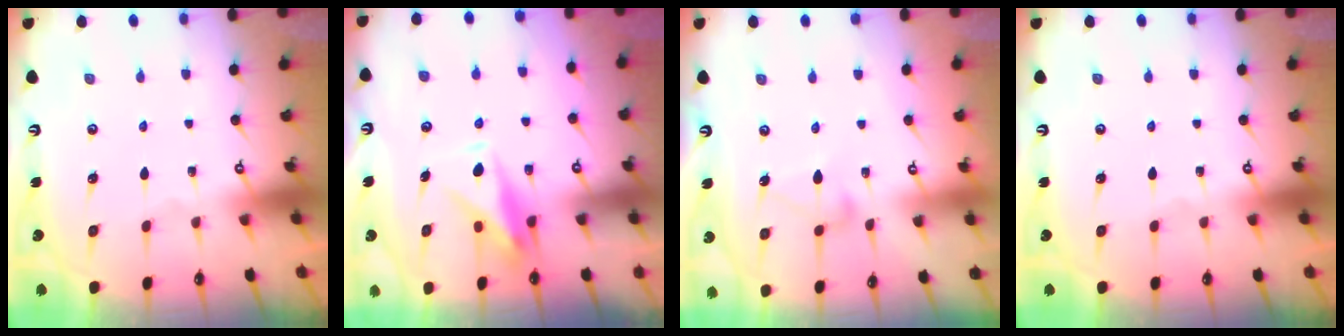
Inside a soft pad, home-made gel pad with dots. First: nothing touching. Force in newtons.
{"total": 9.6, "press": 9.6, "slide": 0.1}
{"total": 5.6, "press": 5.6, "slide": 0.3}
{"total": 0.0}